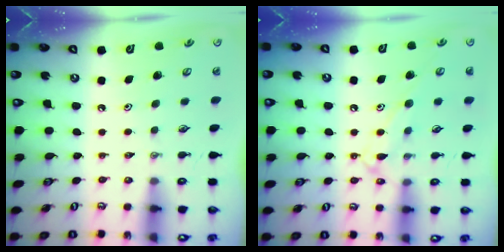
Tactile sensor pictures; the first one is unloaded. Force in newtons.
{"total": 10.6, "press": 10.6, "slide": 0.7}